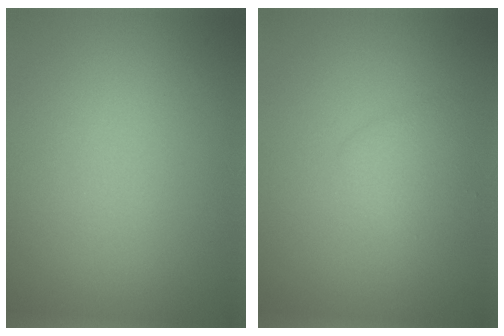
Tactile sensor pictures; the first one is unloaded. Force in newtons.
{"total": 1.6, "press": 1.6, "slide": 0.2}